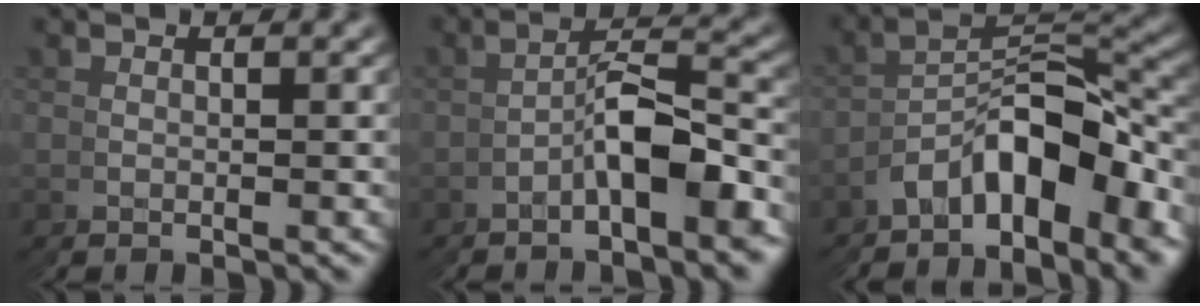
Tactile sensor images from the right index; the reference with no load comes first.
{"total": 4.5, "force": [-2.7, 1.3, 3.4], "torque": [-0.046, 0.003, -0.044]}
{"total": 7.5, "force": [-4.1, 3.6, 5.1], "torque": [-0.079, -0.010, -0.055]}